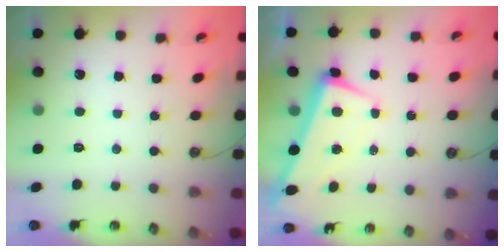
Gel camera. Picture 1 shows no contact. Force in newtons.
{"total": 1.8, "press": 0.8, "slide": 1.6}